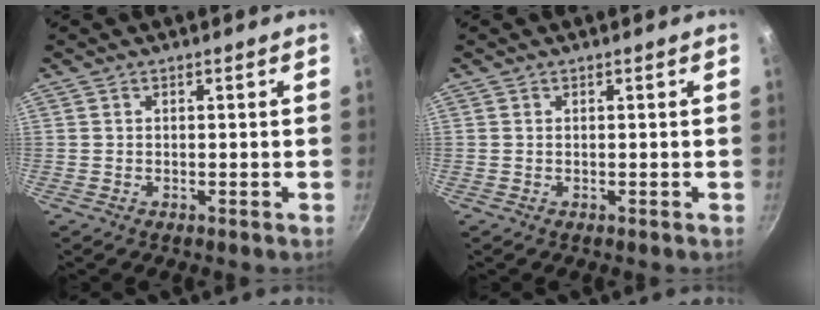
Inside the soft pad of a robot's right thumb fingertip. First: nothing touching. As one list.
[{"total": 0.0}]